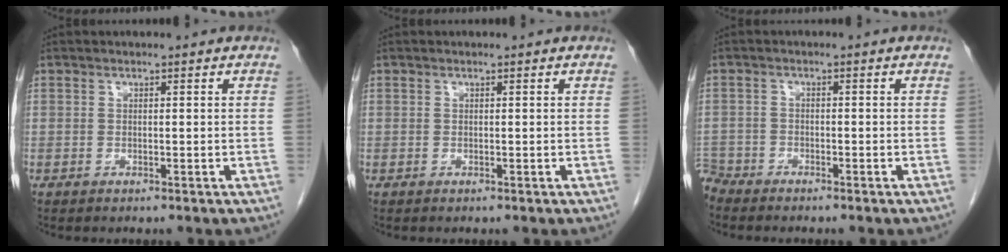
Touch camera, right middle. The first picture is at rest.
{"total": 0.0}
{"total": 3.3, "force": [-3.3, 0.7, -0.2], "torque": [0.005, -0.008, -0.064]}